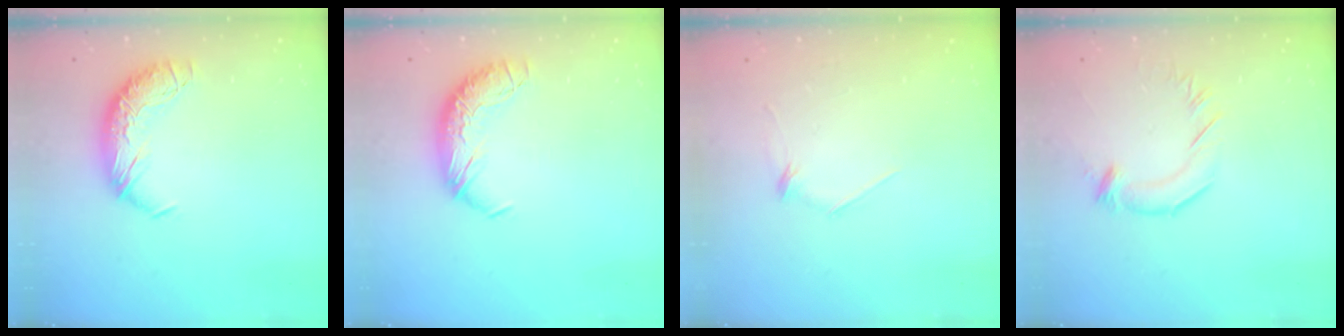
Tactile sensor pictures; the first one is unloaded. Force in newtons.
{"total": 0.0}
{"total": 8.3, "press": 8.2, "slide": 0.5}
{"total": 3.0, "press": 3.0, "slide": 0.5}